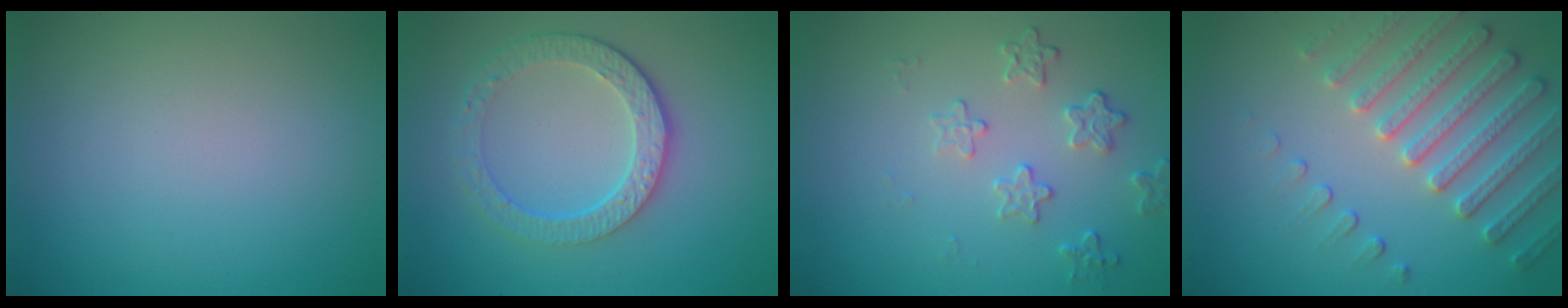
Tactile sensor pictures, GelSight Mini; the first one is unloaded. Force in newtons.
{"total": 4.3, "press": 3.3, "slide": 2.7}
{"total": 2.2, "press": 1.6, "slide": 1.6}
{"total": 4.6, "press": 4.2, "slide": 1.9}